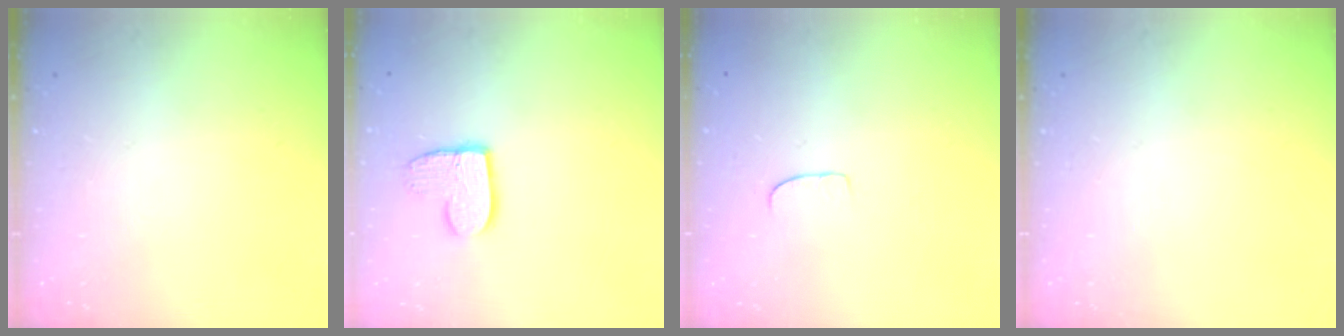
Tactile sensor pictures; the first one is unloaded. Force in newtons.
{"total": 9.2, "press": 9.2, "slide": 0.2}
{"total": 5.0, "press": 4.9, "slide": 0.5}
{"total": 0.0}